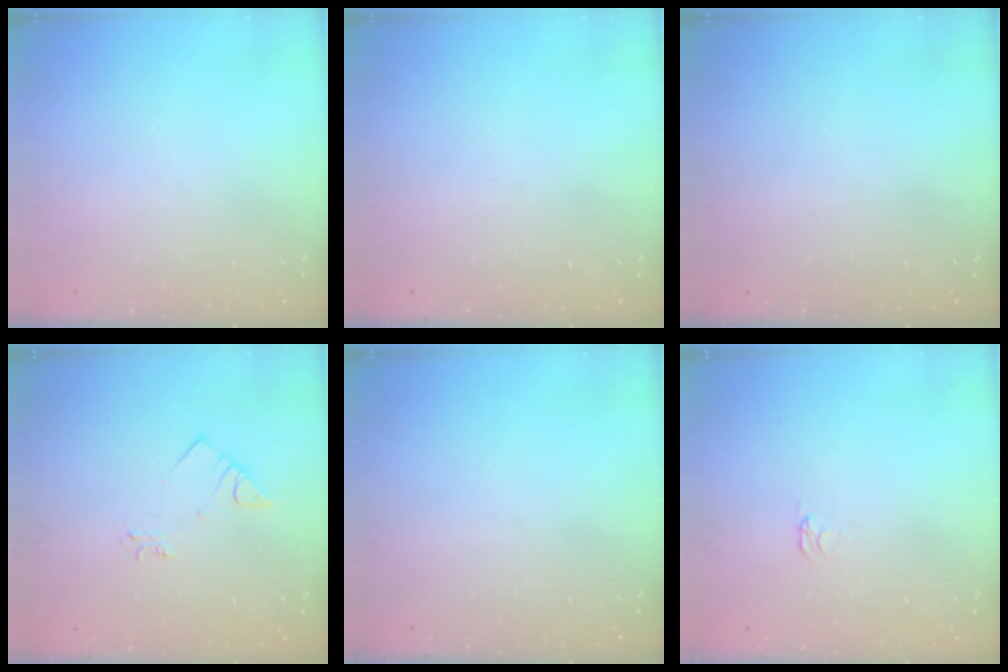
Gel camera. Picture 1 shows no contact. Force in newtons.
{"total": 0.0}
{"total": 0.0}
{"total": 4.1, "press": 4.0, "slide": 0.7}
{"total": 0.0}
{"total": 1.6, "press": 1.6, "slide": 0.4}